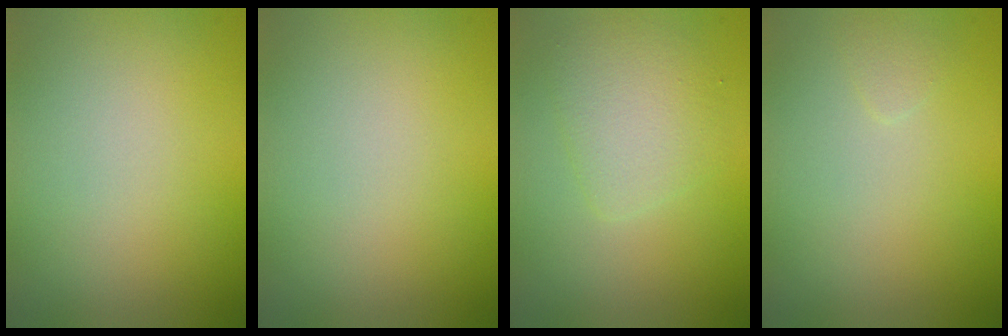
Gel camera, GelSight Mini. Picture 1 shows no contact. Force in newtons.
{"total": 0.0}
{"total": 2.8, "press": 2.8, "slide": 0.1}
{"total": 0.6, "press": 0.6, "slide": 0.1}